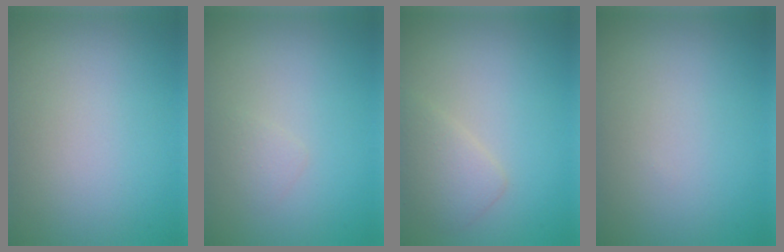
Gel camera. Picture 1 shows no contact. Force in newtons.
{"total": 0.9, "press": 0.9, "slide": 0.0}
{"total": 2.4, "press": 2.4, "slide": 0.1}
{"total": 0.0}